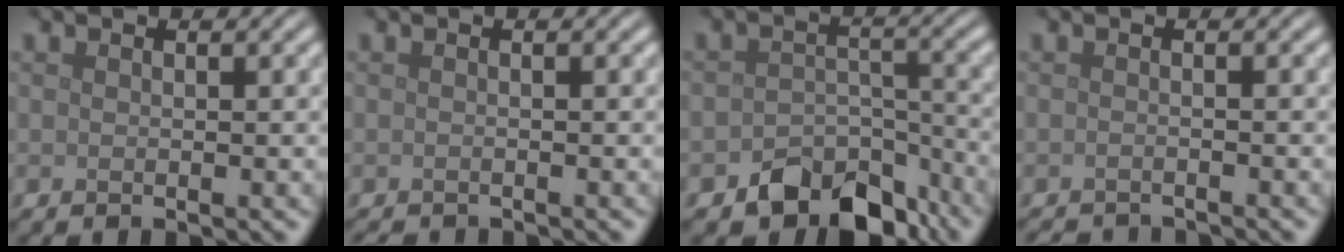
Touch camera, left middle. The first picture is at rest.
{"total": 1.5, "force": [-1.5, 0.2, 0.2], "torque": [0.003, -0.007, -0.023]}
{"total": 6.7, "force": [-4.7, 3.9, 2.6], "torque": [-0.028, -0.011, -0.076]}
{"total": 3.1, "force": [-3.0, 0.3, 0.6], "torque": [-0.009, -0.011, -0.047]}